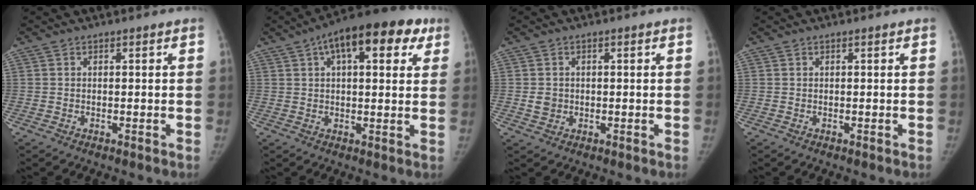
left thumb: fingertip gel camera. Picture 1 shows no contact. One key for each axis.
{"total": 16.4, "fx": 7.4, "fy": 7.3, "fz": 12.6, "tx": -0.155, "ty": 0.018, "tz": 0.102}
{"total": 2.3, "fx": -0.2, "fy": 2.1, "fz": 1.0, "tx": -0.005, "ty": 0.003, "tz": 0.001}
{"total": 0.0}